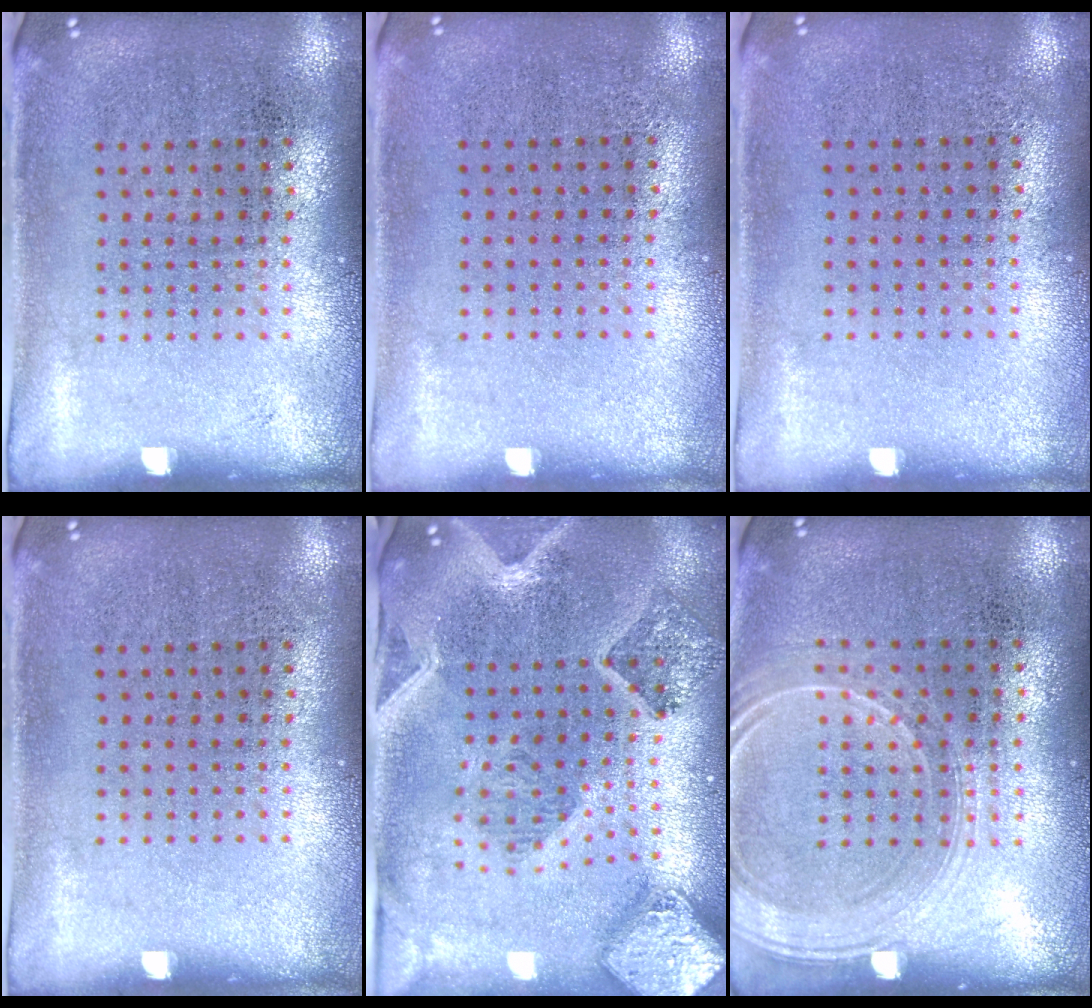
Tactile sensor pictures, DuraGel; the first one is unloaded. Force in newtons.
{"total": 0.0}
{"total": 0.0}
{"total": 0.0}
{"total": 2.3, "press": 2.1, "slide": 1.0}
{"total": 1.8, "press": 1.7, "slide": 0.6}